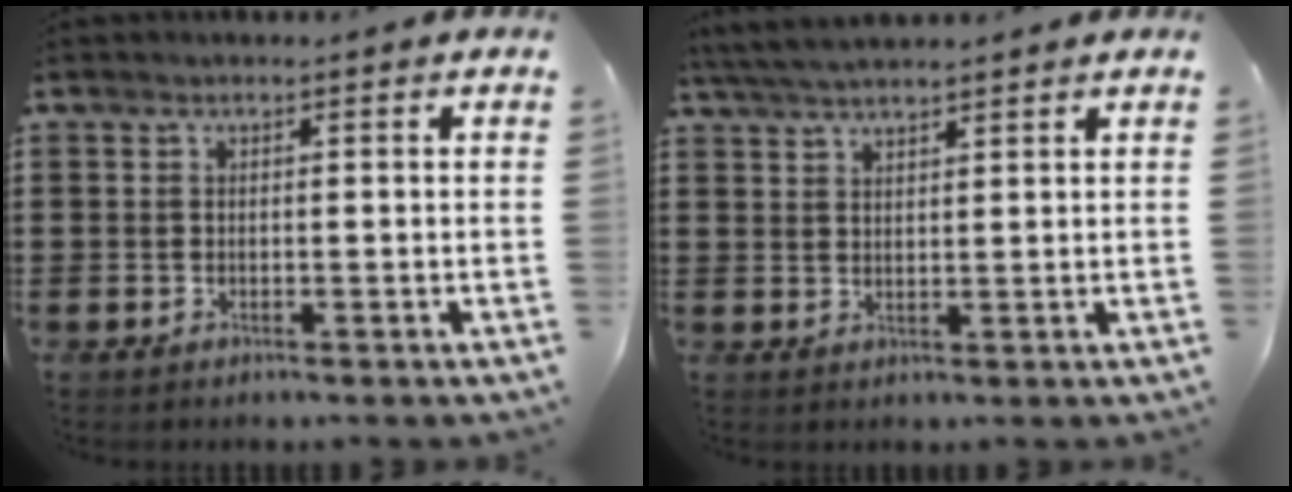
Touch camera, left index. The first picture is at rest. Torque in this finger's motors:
{"motor_torque": [1.20, -0.94, 0.59, 0.17]}